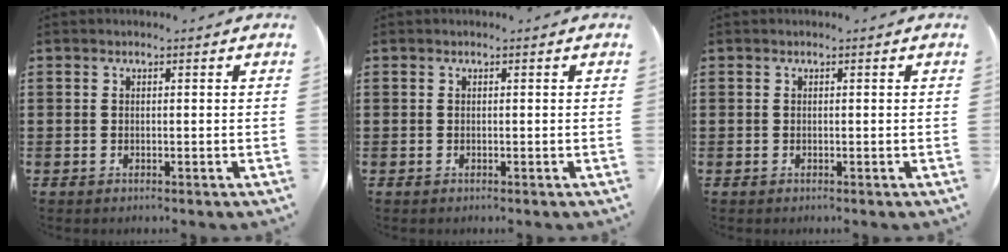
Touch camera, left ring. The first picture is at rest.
{"total": 0.0}
{"total": 0.0}